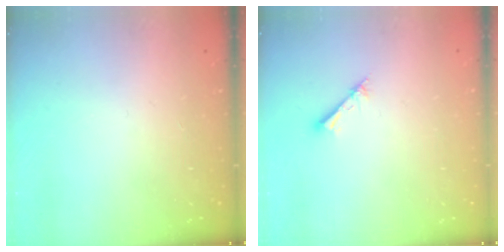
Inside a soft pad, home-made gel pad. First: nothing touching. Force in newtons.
{"total": 1.2, "press": 1.2, "slide": 0.1}